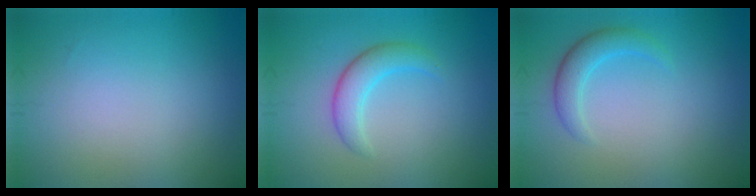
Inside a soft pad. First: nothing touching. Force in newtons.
{"total": 2.6, "press": 2.6, "slide": 0.2}
{"total": 2.3, "press": 2.2, "slide": 0.1}